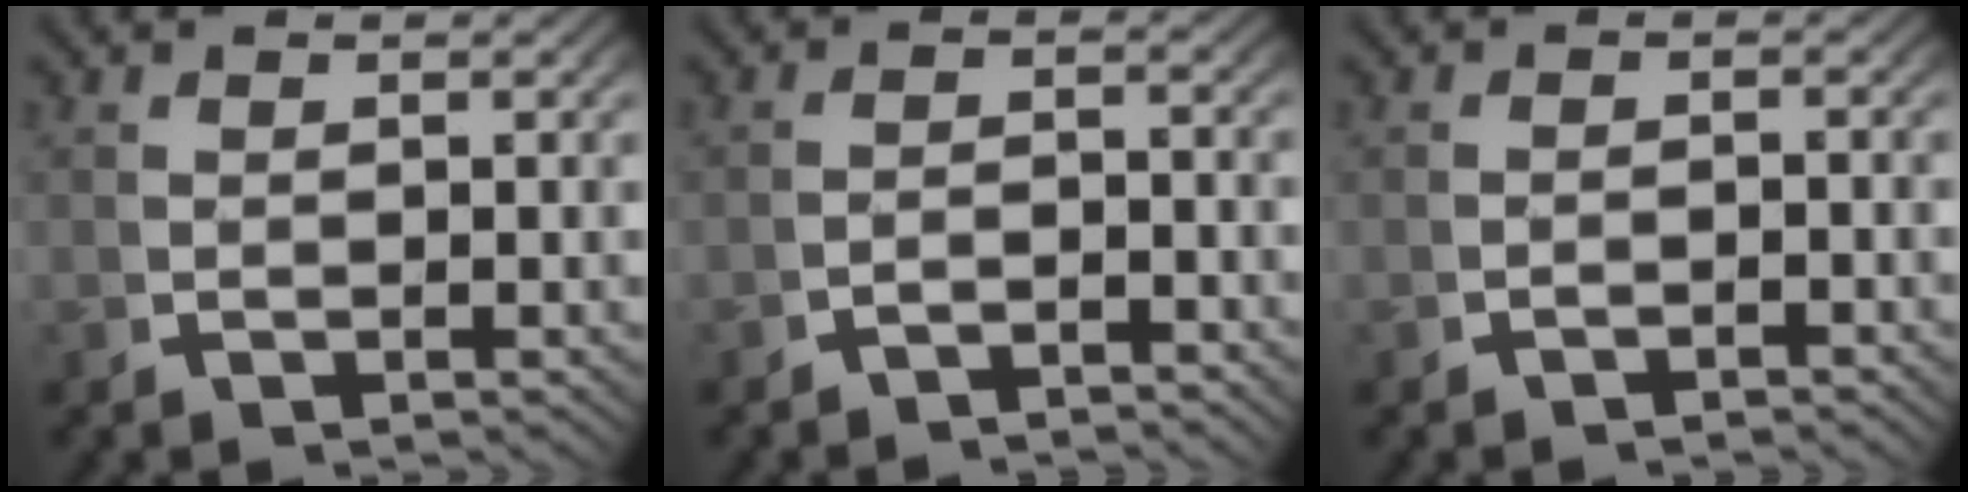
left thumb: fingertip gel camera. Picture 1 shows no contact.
{"total": 2.5, "force": [-2.4, 0.4, 0.4], "torque": [-0.003, -0.006, -0.041]}
{"total": 1.3, "force": [-1.3, 0.2, 0.2], "torque": [-0.002, -0.003, -0.021]}